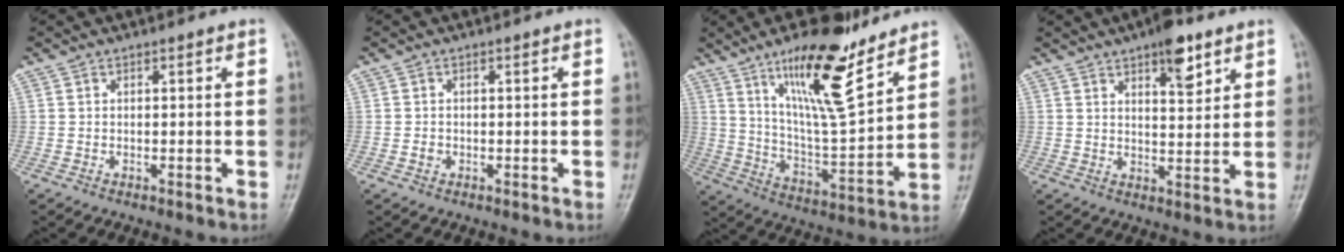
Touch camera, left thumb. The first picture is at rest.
{"total": 1.3, "force": [-0.4, 1.0, 0.6], "torque": [-0.007, 0.002, -0.008]}
{"total": 18.1, "force": [11.8, 4.3, 13.0], "torque": [-0.197, -0.075, 0.212]}
{"total": 7.6, "force": [4.6, 2.8, 5.4], "torque": [-0.061, -0.024, 0.063]}